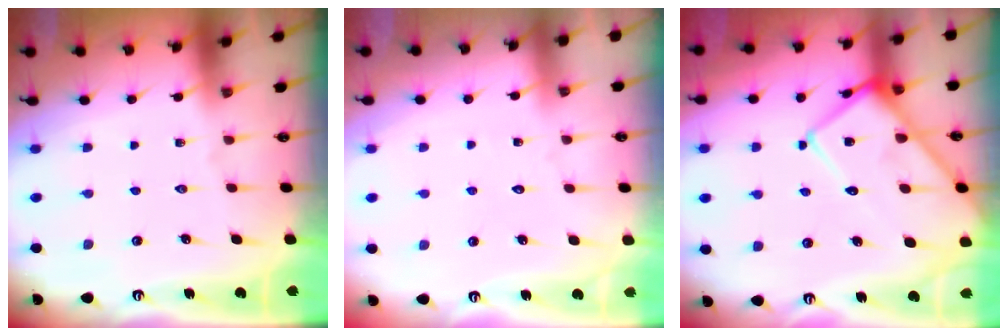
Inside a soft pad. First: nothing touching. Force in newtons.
{"total": 3.1, "press": 3.1, "slide": 0.3}
{"total": 15.7, "press": 15.6, "slide": 1.5}